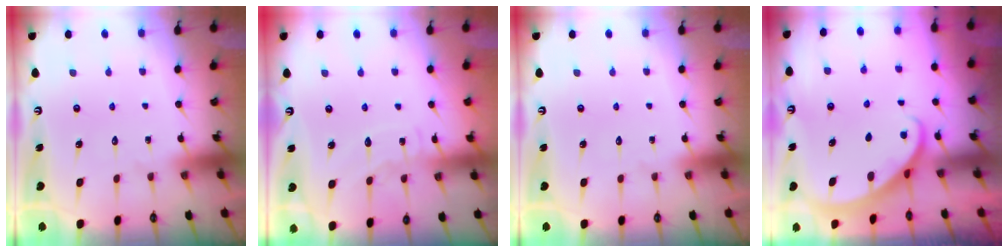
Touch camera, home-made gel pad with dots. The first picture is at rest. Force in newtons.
{"total": 5.9, "press": 5.8, "slide": 0.6}
{"total": 0.0}
{"total": 2.2, "press": 2.2, "slide": 0.1}